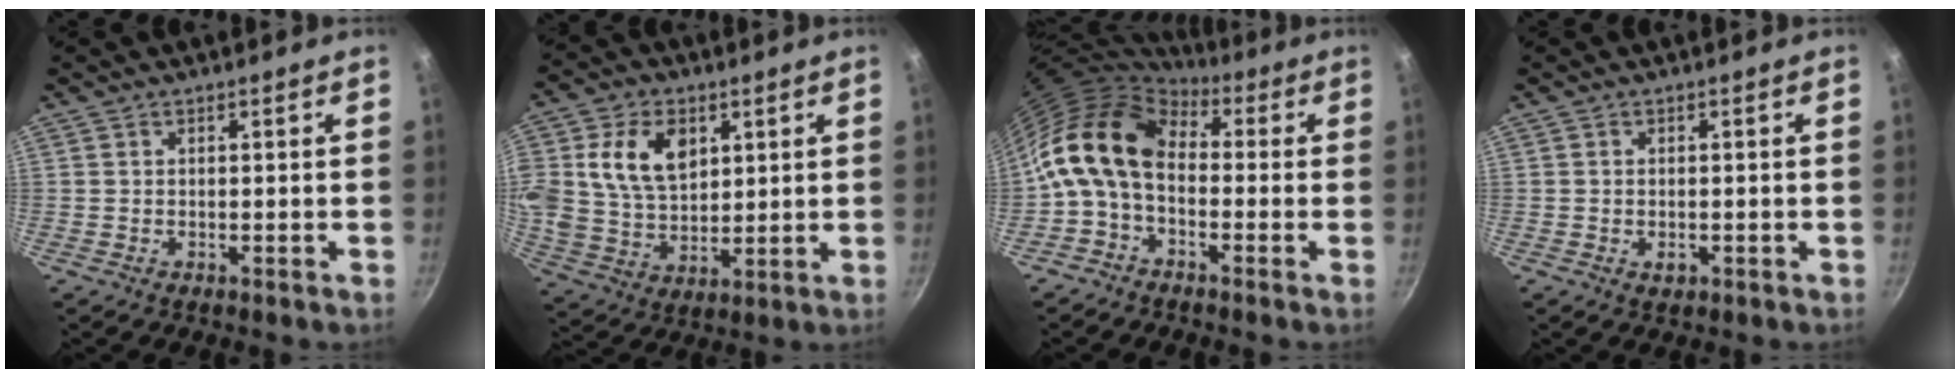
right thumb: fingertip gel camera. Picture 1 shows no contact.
{"total": 14.0, "force": [4.1, 9.9, 9.0], "torque": [-0.148, -0.011, 0.080]}
{"total": 13.0, "force": [-0.3, 8.8, 9.6], "torque": [-0.163, 0.031, -0.029]}
{"total": 1.7, "force": [-0.5, 1.1, 1.1], "torque": [-0.017, 0.000, -0.008]}